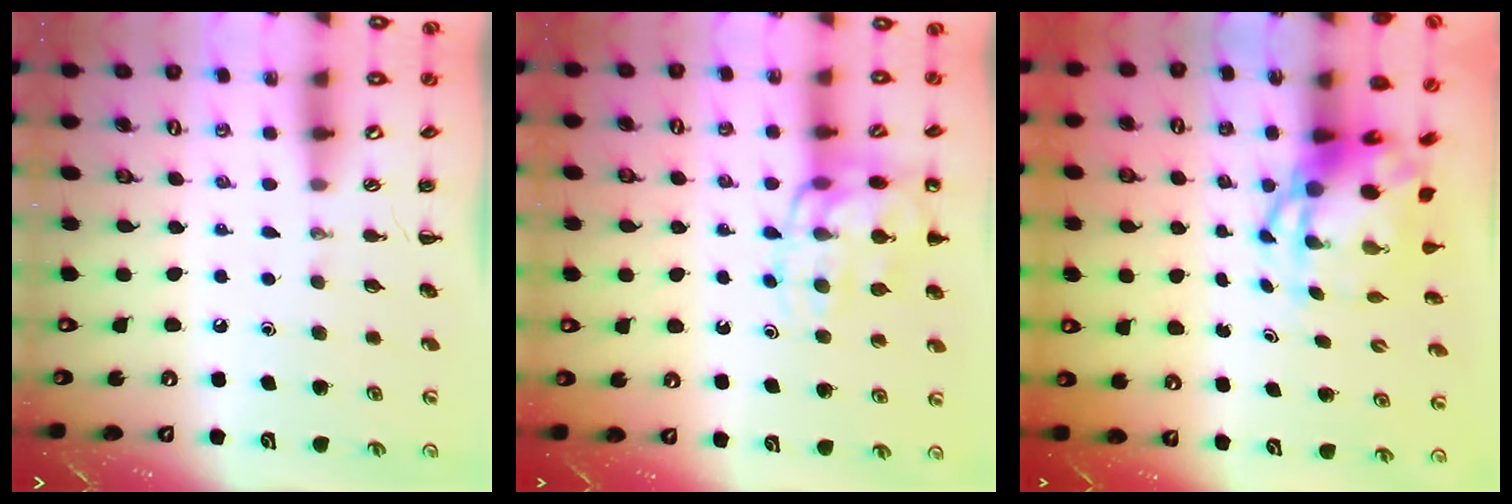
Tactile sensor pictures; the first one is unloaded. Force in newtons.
{"total": 14.6, "press": 14.5, "slide": 1.8}
{"total": 7.2, "press": 7.0, "slide": 1.9}